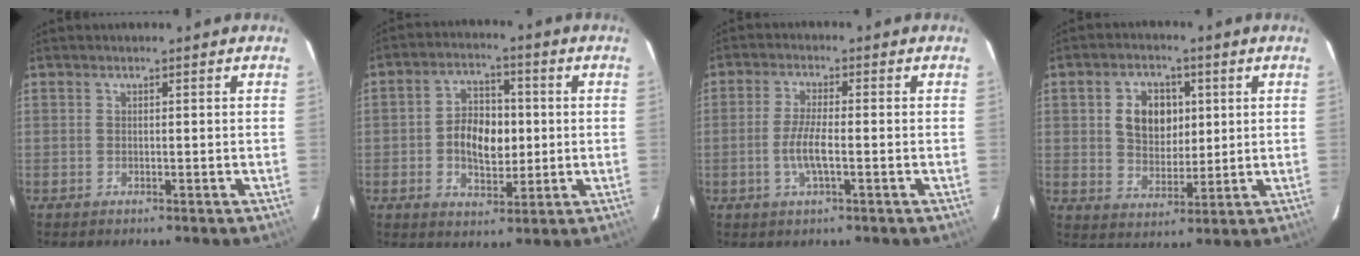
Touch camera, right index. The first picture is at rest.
{"total": 9.1, "force": [-0.5, 5.9, 6.9], "torque": [-0.128, 0.016, -0.005]}
{"total": 5.3, "force": [-1.4, 0.8, 5.0], "torque": [-0.101, -0.004, -0.029]}
{"total": 8.6, "force": [2.0, 6.4, 5.4], "torque": [-0.098, 0.017, 0.043]}